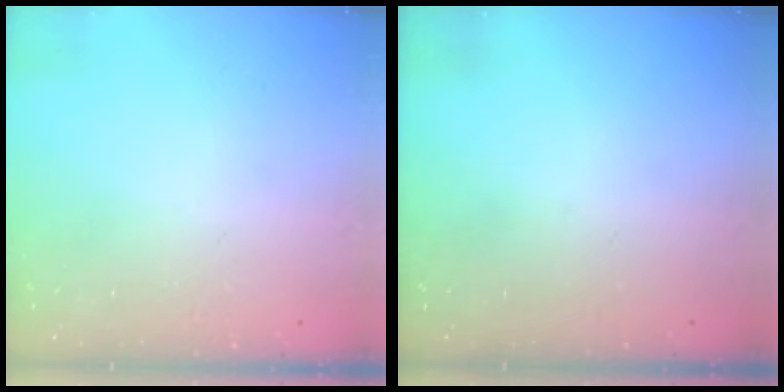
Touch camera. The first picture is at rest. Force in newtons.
{"total": 0.0}